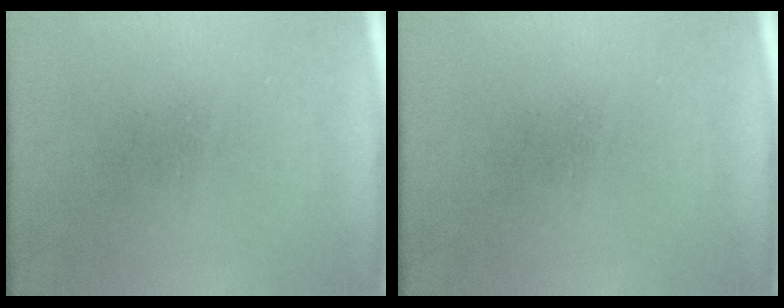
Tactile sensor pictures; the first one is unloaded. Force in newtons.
{"total": 0.0}